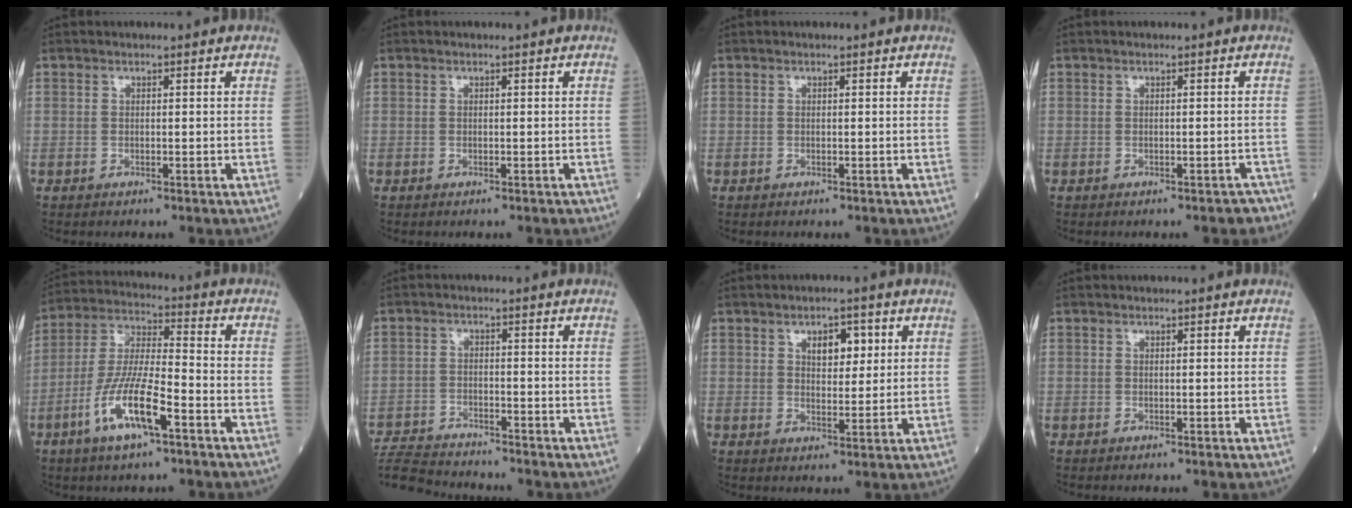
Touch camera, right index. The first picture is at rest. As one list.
[{"total": 0.0}, {"total": 0.0}, {"total": 2.5, "force": [-2.1, 1.0, 1.0], "torque": [-0.006, -0.001, -0.020]}, {"total": 11.9, "force": [-5.6, 2.1, 10.3], "torque": [-0.208, -0.006, -0.107]}, {"total": 7.8, "force": [-7.7, 0.7, 0.7], "torque": [-0.015, -0.008, -0.143]}, {"total": 4.6, "force": [1.9, 2.3, 3.5], "torque": [-0.053, 0.005, 0.031]}, {"total": 0.0}]